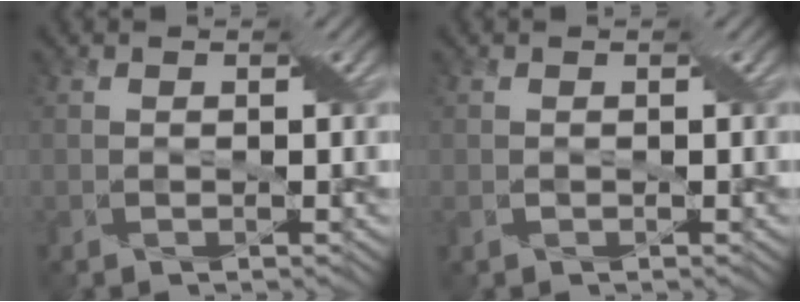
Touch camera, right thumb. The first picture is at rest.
{"total": 0.9, "force": [-0.3, 0.8, 0.5], "torque": [-0.017, -0.002, -0.005]}